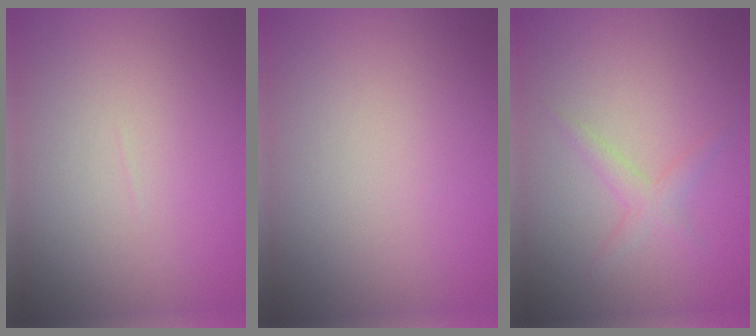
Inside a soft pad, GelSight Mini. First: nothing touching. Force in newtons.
{"total": 0.0}
{"total": 1.6, "press": 1.6, "slide": 0.1}